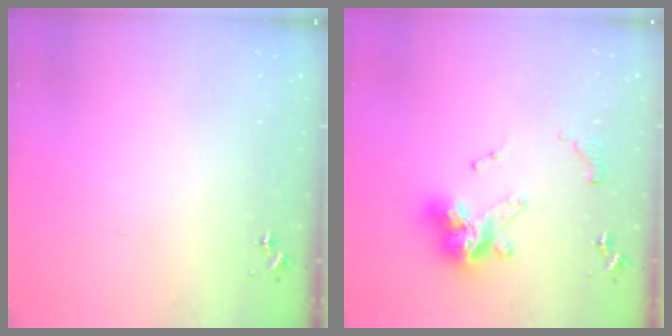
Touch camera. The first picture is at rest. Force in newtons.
{"total": 15.1, "press": 15.0, "slide": 1.7}